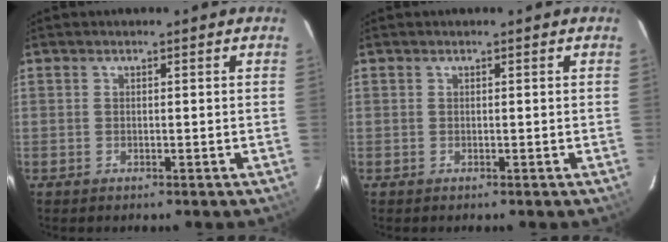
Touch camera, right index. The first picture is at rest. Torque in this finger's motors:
{"motor_torque": [0.00, 0.00, 0.00, 0.00]}